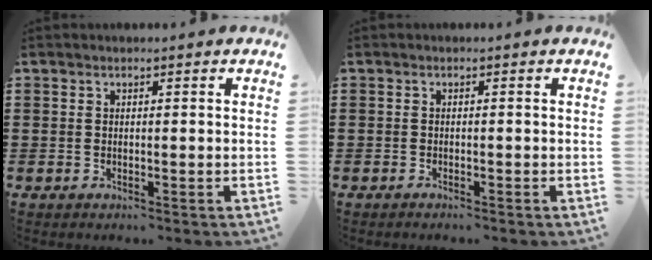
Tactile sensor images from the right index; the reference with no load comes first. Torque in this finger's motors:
{"motor_torque": [-0.11, 0.00, 0.05, -0.01]}